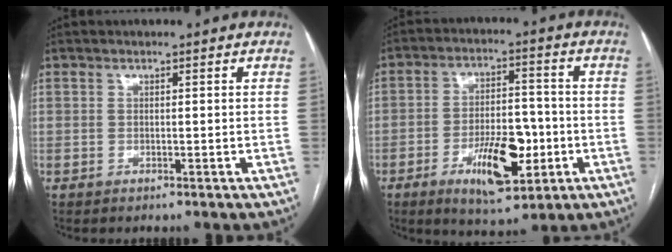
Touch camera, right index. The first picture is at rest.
{"total": 11.2, "force": [-4.0, 4.3, 9.6], "torque": [-0.163, 0.005, -0.058]}